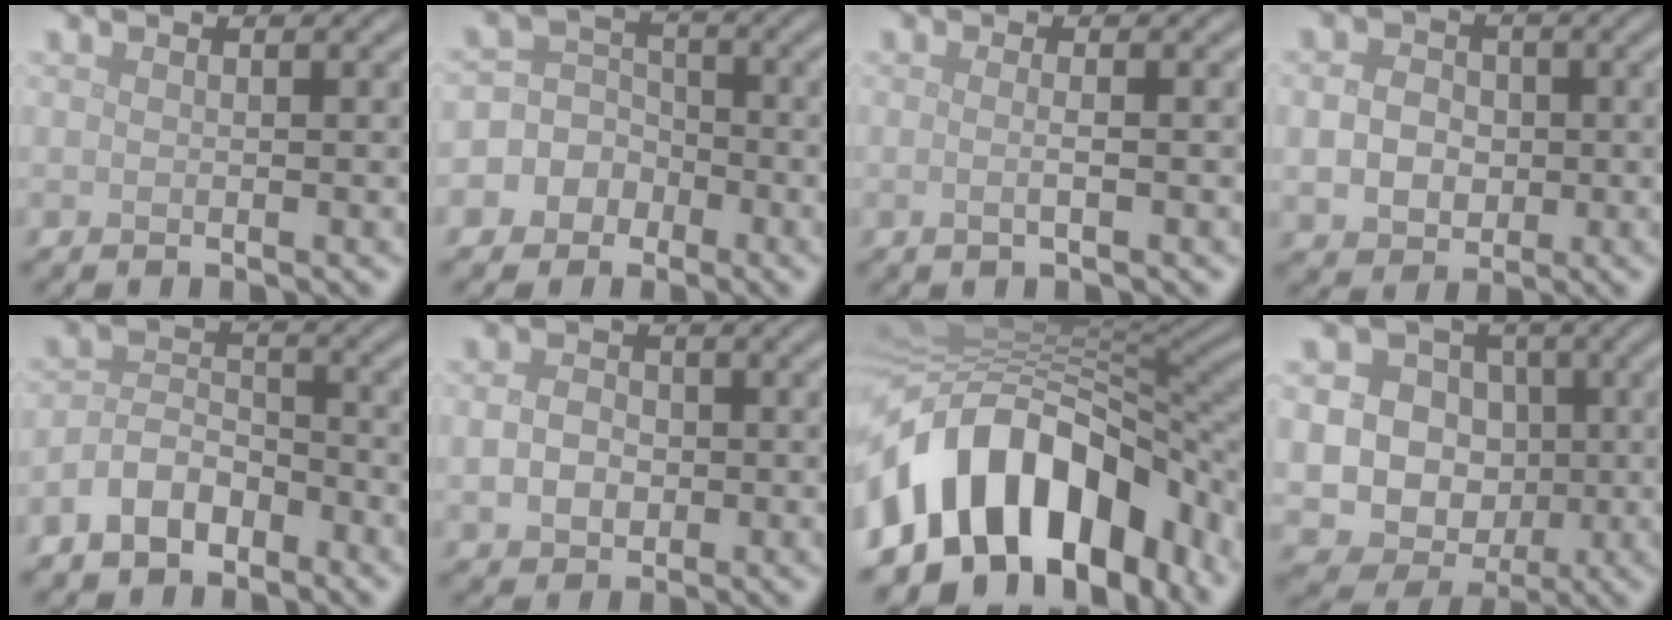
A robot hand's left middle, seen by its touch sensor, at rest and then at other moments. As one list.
[{"total": 7.7, "force": [-3.2, 6.9, 1.2], "torque": [-0.016, 0.011, -0.086]}, {"total": 1.6, "force": [-0.1, 0.6, 1.5], "torque": [-0.018, -0.005, -0.009]}, {"total": 4.1, "force": [-0.2, 3.4, 2.2], "torque": [-0.040, 0.000, -0.010]}, {"total": 4.0, "force": [-2.6, 2.3, 2.0], "torque": [-0.035, 0.007, -0.056]}, {"total": 3.0, "force": [-0.1, 2.5, 1.8], "torque": [-0.033, -0.002, -0.007]}, {"total": 15.0, "force": [-5.7, 9.7, 9.8], "torque": [-0.162, 0.011, -0.096]}, {"total": 13.4, "force": [-0.4, 12.7, 4.4], "torque": [-0.108, 0.018, -0.028]}]